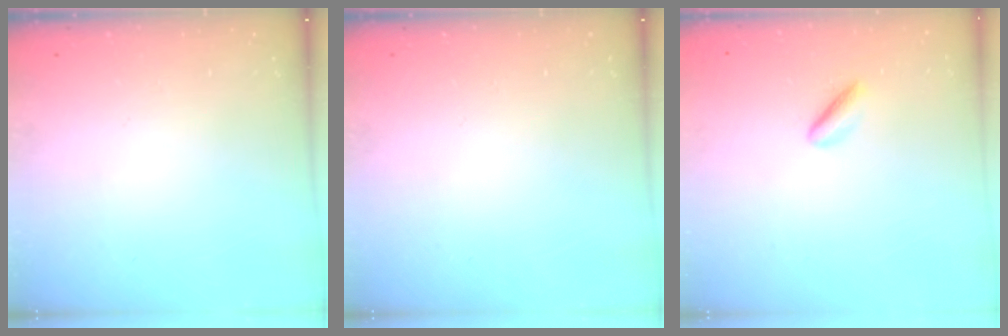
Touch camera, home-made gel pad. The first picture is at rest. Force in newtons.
{"total": 0.0}
{"total": 1.9, "press": 1.9, "slide": 0.4}